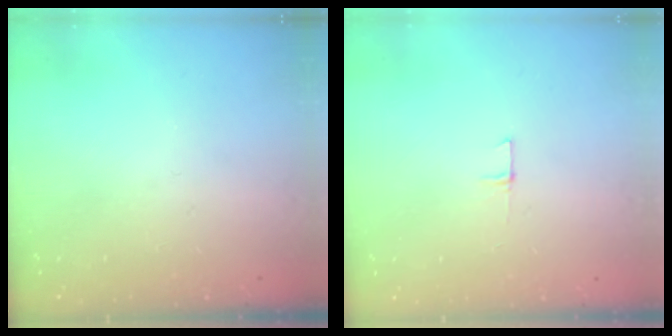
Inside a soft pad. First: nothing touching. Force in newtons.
{"total": 5.1, "press": 5.1, "slide": 0.4}